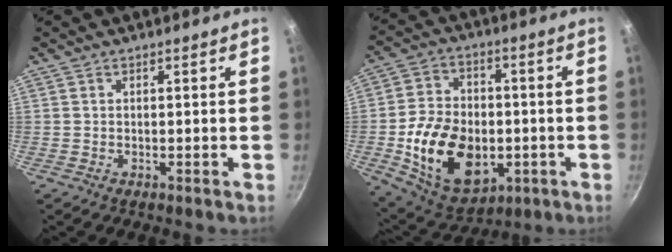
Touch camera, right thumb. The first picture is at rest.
{"total": 19.5, "force": [-3.7, 13.6, 13.5], "torque": [-0.213, 0.015, -0.047]}